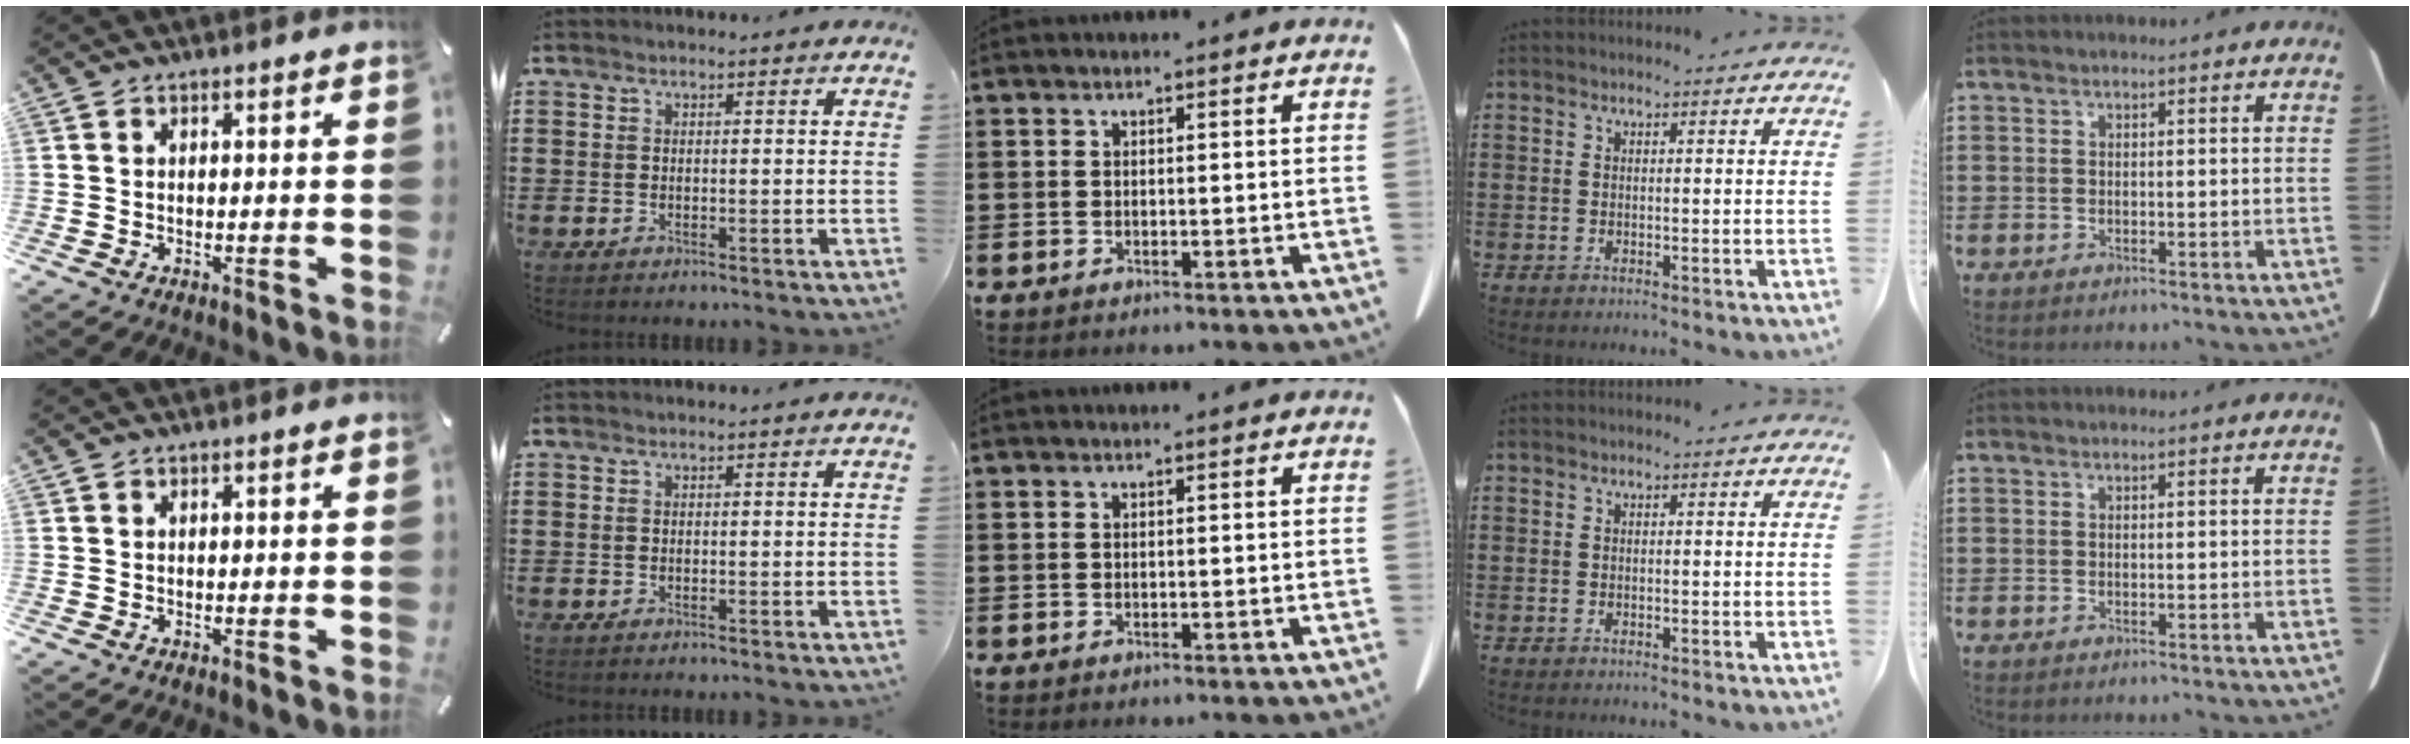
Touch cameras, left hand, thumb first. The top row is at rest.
{}